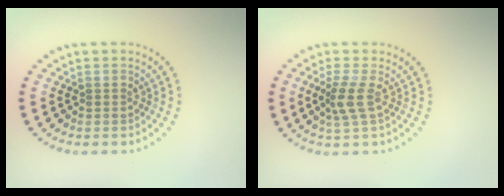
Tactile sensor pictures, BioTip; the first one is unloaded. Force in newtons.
{"total": 2.4, "press": 1.9, "slide": 1.6}